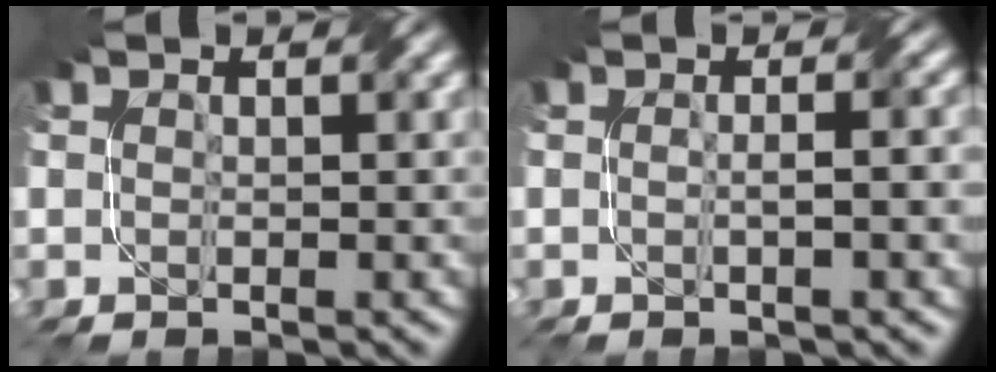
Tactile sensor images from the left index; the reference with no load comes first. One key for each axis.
{"total": 2.8, "fx": 0.0, "fy": 0.8, "fz": 2.7, "tx": -0.027, "ty": 0.006, "tz": -0.008}